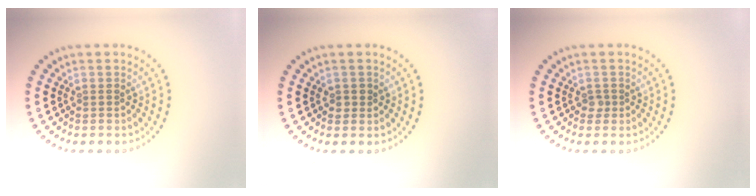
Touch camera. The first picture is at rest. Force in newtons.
{"total": 0.9, "press": 0.9, "slide": 0.2}
{"total": 0.8, "press": 0.6, "slide": 0.5}